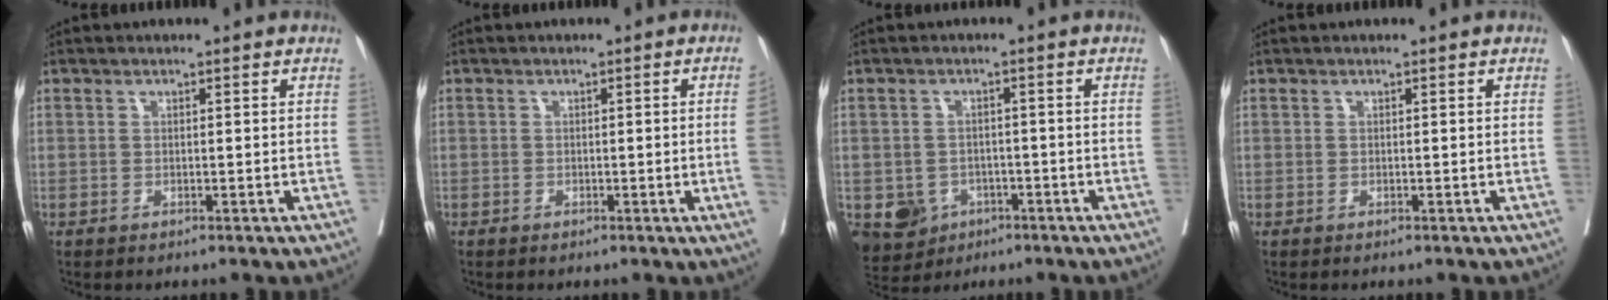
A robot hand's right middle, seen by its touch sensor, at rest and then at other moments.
{"total": 2.3, "force": [-0.4, -0.7, 2.2], "torque": [-0.028, -0.003, -0.003]}
{"total": 6.4, "force": [-2.8, 5.4, 1.8], "torque": [-0.033, 0.002, -0.035]}
{"total": 0.0}